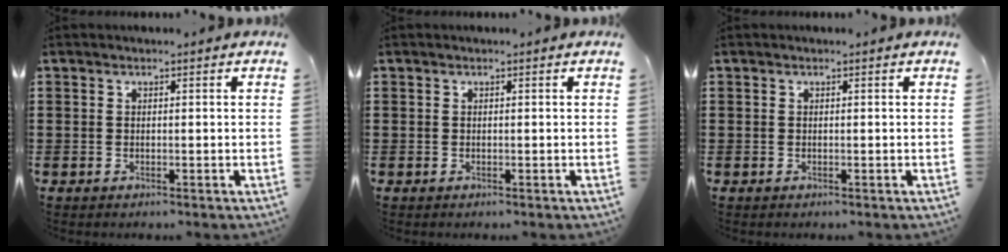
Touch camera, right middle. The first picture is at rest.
{"total": 0.0}
{"total": 0.0}